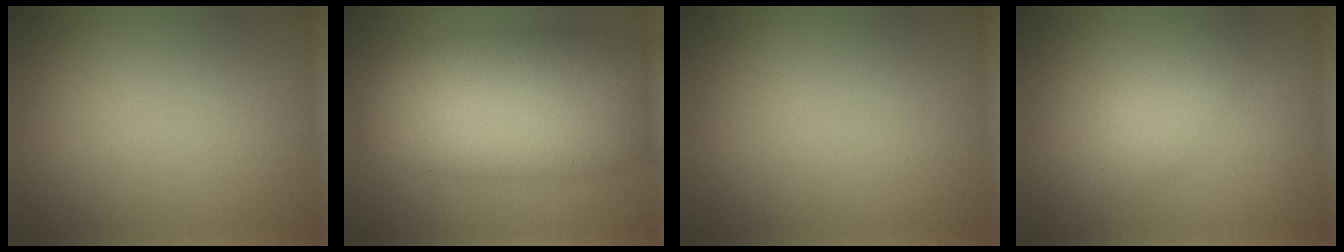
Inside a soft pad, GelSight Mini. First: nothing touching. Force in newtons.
{"total": 11.4, "press": 11.4, "slide": 0.5}
{"total": 0.0}
{"total": 3.0, "press": 3.0, "slide": 0.1}